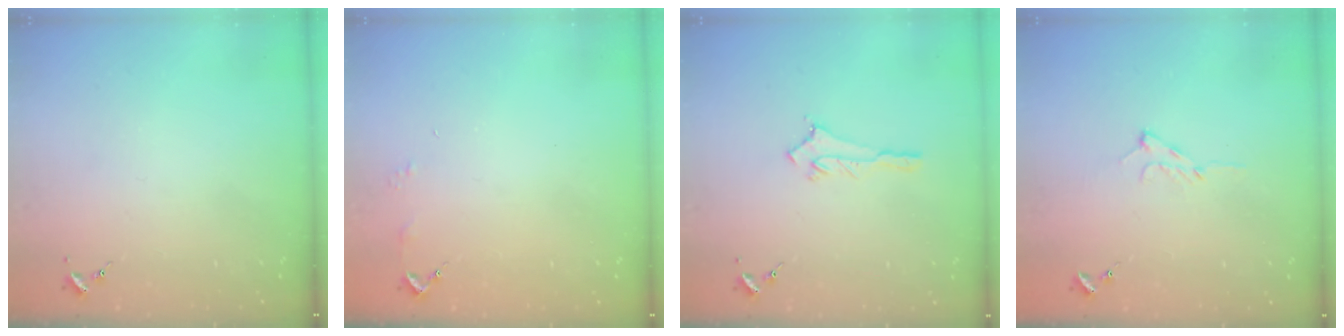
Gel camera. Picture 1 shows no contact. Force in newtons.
{"total": 2.9, "press": 2.8, "slide": 0.3}
{"total": 2.8, "press": 2.8, "slide": 0.3}
{"total": 7.4, "press": 7.3, "slide": 0.8}